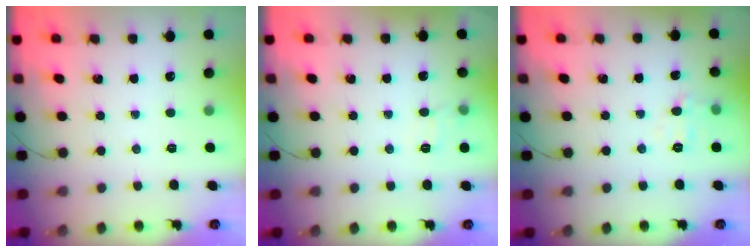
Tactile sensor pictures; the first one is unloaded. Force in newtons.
{"total": 6.8, "press": 6.6, "slide": 1.6}
{"total": 5.0, "press": 4.9, "slide": 1.1}